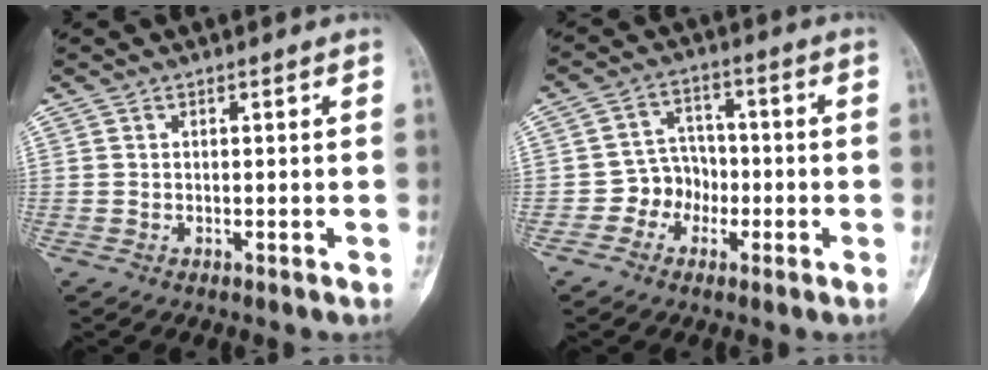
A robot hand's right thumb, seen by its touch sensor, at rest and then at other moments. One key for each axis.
{"total": 6.2, "fx": -2.1, "fy": 5.5, "fz": 1.9, "tx": 0.008, "ty": 0.026, "tz": -0.045}